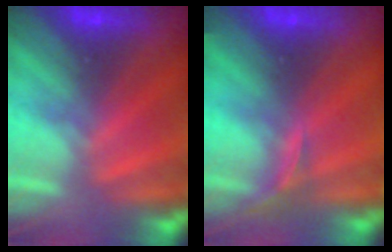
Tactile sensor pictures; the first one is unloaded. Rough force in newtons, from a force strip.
{"total": 2.9}